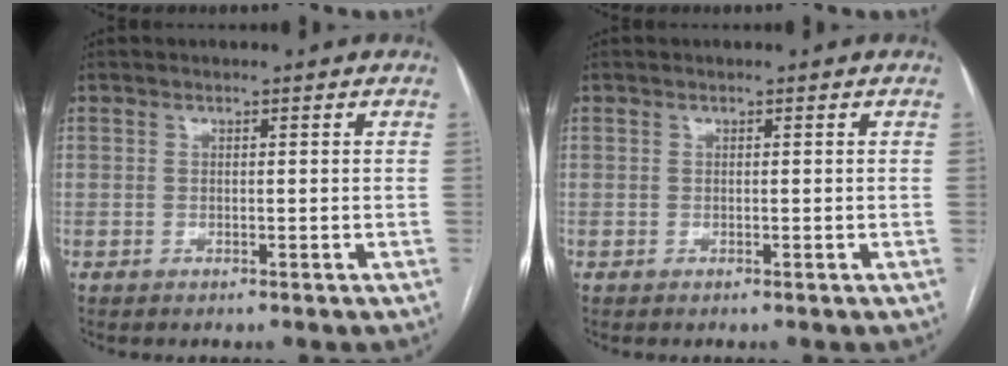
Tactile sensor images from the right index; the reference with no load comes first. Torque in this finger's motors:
{"motor_torque": [0.00, 0.00, 0.00, 0.00]}